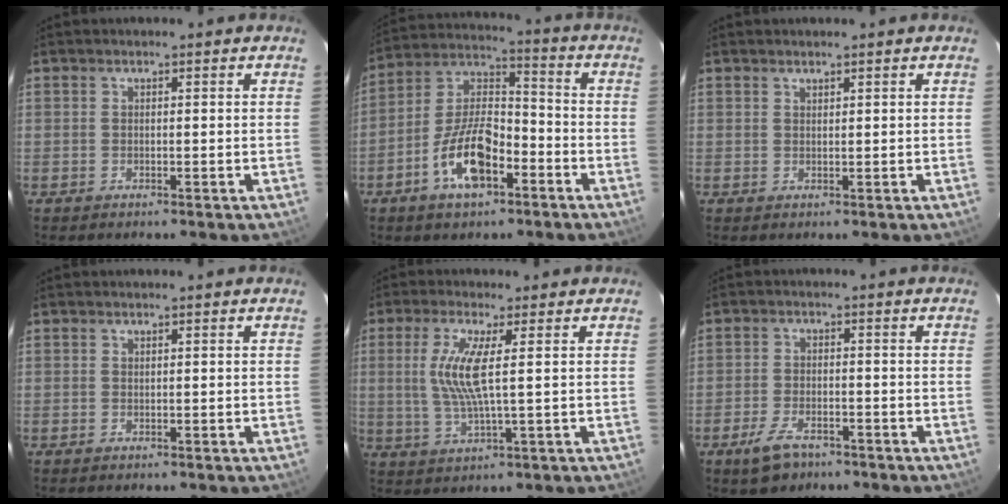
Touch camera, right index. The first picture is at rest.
{"total": 13.3, "force": [-6.3, 6.2, 9.9], "torque": [-0.195, 0.016, -0.111]}
{"total": 0.6, "force": [0.6, 0.1, 0.0], "torque": [0.000, 0.000, 0.013]}
{"total": 0.0}
{"total": 7.3, "force": [1.1, 0.3, 7.2], "torque": [-0.151, -0.006, 0.025]}
{"total": 6.0, "force": [-4.1, 3.0, 3.2], "torque": [-0.082, -0.001, -0.069]}